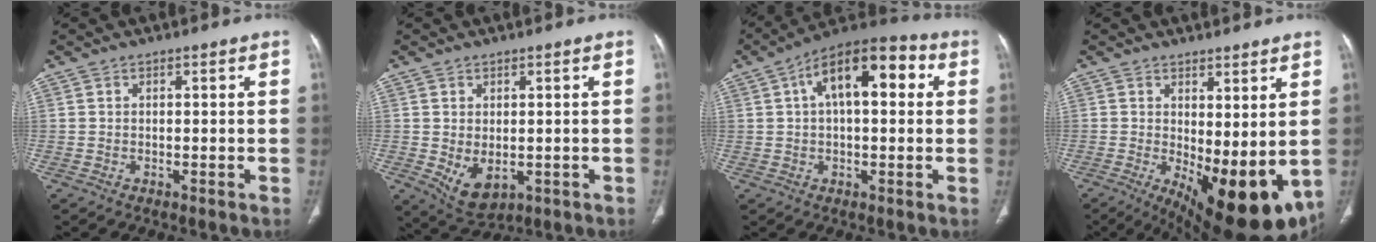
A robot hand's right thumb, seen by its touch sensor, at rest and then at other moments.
{"total": 6.3, "force": [-0.9, 4.0, 4.7], "torque": [-0.072, -0.010, 0.005]}
{"total": 14.9, "force": [3.9, 7.1, 12.5], "torque": [-0.175, 0.033, 0.053]}
{"total": 16.2, "force": [-1.6, 6.7, 14.7], "torque": [-0.214, -0.030, 0.002]}